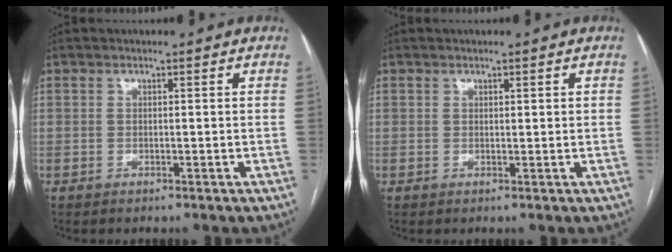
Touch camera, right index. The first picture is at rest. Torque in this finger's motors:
{"motor_torque": [-0.03, 0.09, -0.03, 0.00]}